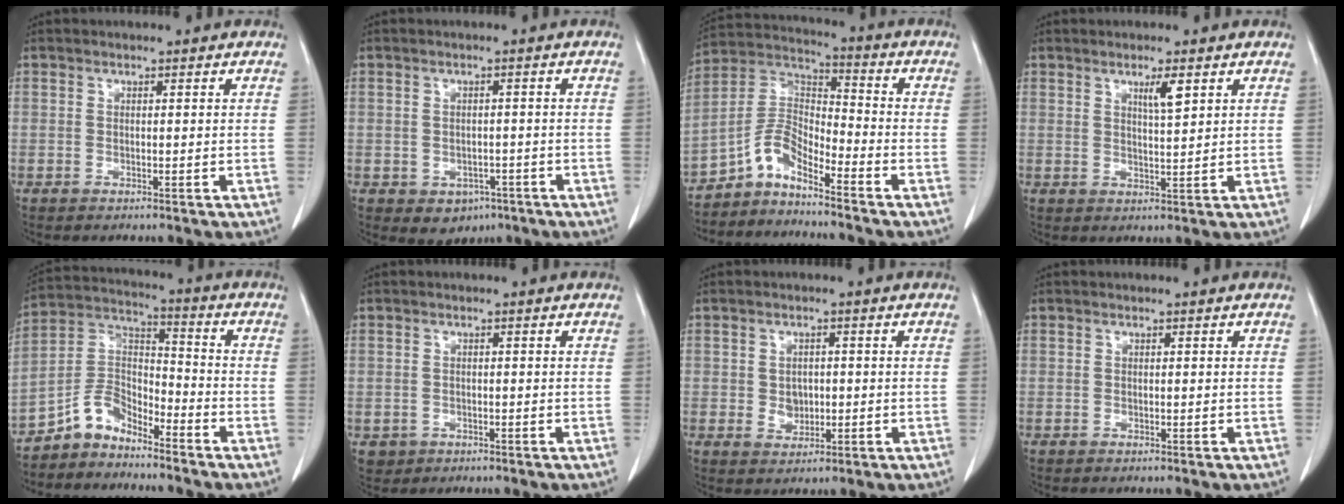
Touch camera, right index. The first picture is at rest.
{"total": 4.0, "force": [-1.9, 3.1, 1.7], "torque": [-0.016, 0.004, -0.013]}
{"total": 7.0, "force": [-5.8, 2.1, 3.4], "torque": [-0.071, 0.027, -0.116]}
{"total": 3.3, "force": [1.8, 0.2, 2.8], "torque": [-0.049, -0.003, 0.031]}
{"total": 7.4, "force": [-6.3, 3.4, 1.9], "torque": [-0.034, 0.032, -0.125]}
{"total": 2.3, "force": [-0.7, 2.2, 0.2], "torque": [-0.001, 0.005, -0.007]}
{"total": 3.1, "force": [-0.1, 2.5, 1.9], "torque": [-0.024, 0.002, 0.009]}
{"total": 0.0}